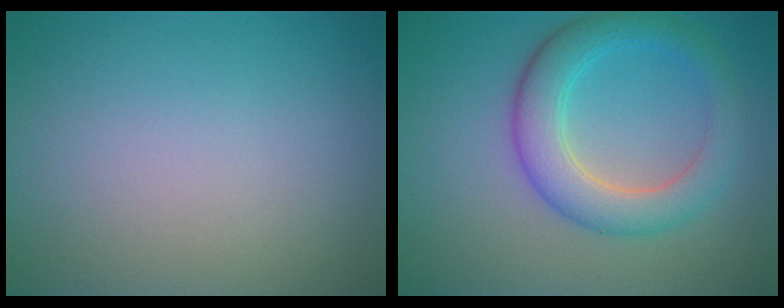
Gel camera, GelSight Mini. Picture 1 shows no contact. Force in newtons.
{"total": 5.2, "press": 5.2, "slide": 0.1}